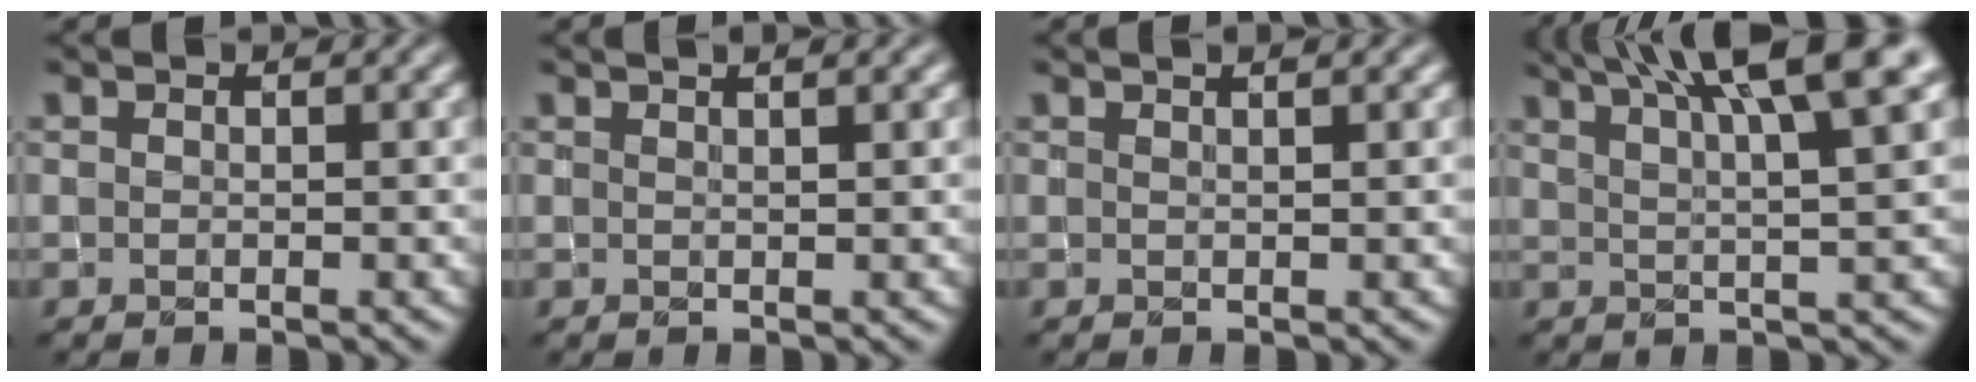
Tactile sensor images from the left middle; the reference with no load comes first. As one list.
[{"total": 2.9, "force": [1.8, 1.2, 1.9], "torque": [-0.007, 0.008, -0.005]}, {"total": 2.4, "force": [1.6, 0.9, 1.6], "torque": [-0.008, 0.003, -0.003]}, {"total": 11.1, "force": [6.6, 2.5, 8.5], "torque": [-0.089, 0.037, 0.077]}]